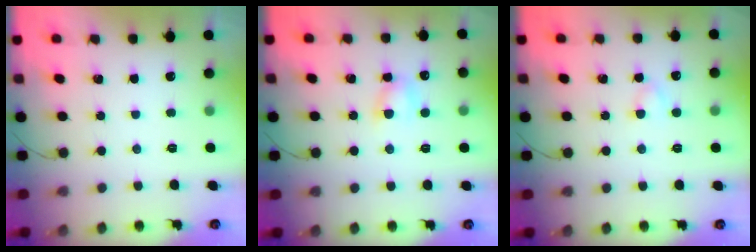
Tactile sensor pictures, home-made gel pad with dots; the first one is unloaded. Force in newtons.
{"total": 4.9, "press": 4.7, "slide": 1.5}
{"total": 2.3, "press": 2.1, "slide": 0.9}